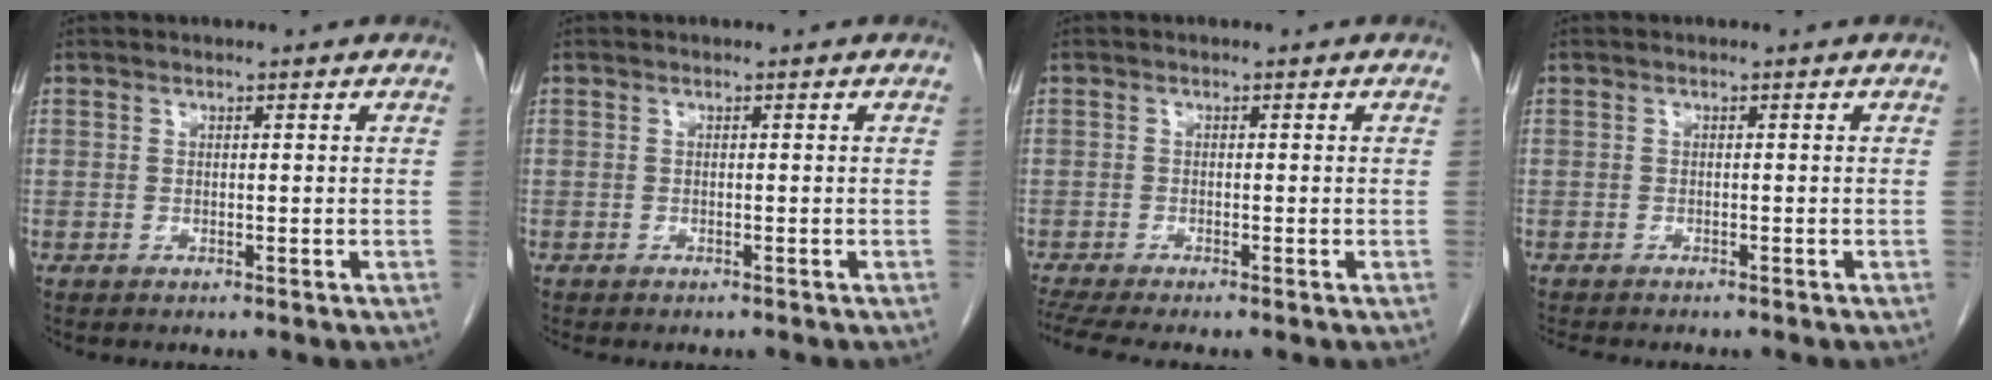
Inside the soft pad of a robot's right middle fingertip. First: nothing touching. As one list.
[{"total": 1.3, "force": [-1.2, 0.4, 0.4], "torque": [-0.009, -0.002, -0.015]}, {"total": 4.4, "force": [-3.8, -0.3, 2.2], "torque": [-0.039, -0.011, -0.068]}, {"total": 5.3, "force": [-4.7, 1.3, 2.2], "torque": [-0.025, -0.007, -0.065]}]